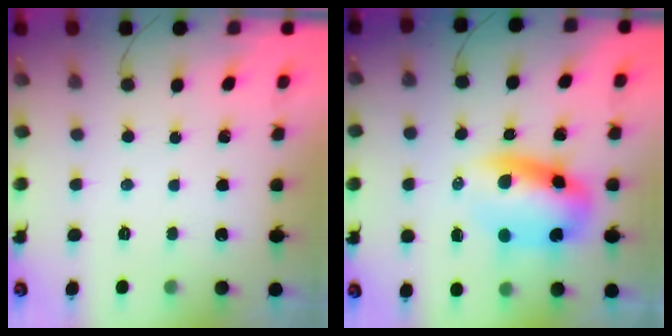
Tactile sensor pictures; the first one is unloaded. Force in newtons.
{"total": 9.9, "press": 9.6, "slide": 2.4}